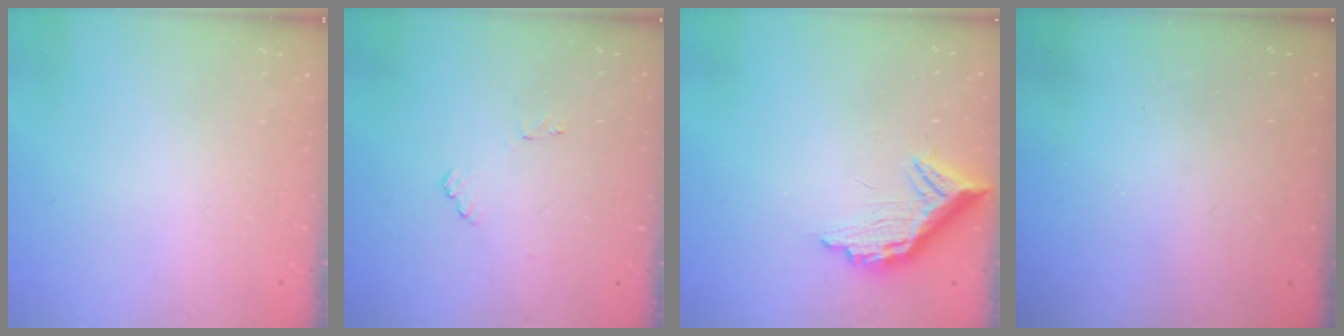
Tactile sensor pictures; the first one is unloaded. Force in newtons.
{"total": 6.9, "press": 6.9, "slide": 0.5}
{"total": 12.5, "press": 12.5, "slide": 0.7}
{"total": 3.0, "press": 3.0, "slide": 0.1}